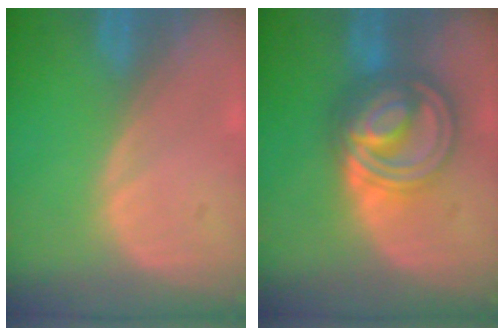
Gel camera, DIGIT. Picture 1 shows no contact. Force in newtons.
{"total": 8.9, "press": 8.9, "slide": 0.7}